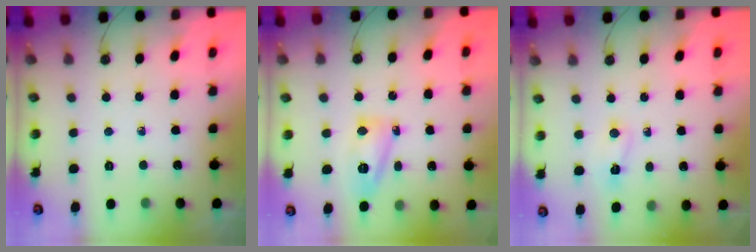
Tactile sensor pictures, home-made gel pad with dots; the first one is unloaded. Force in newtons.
{"total": 12.1, "press": 12.1, "slide": 0.8}
{"total": 2.1, "press": 2.1, "slide": 0.4}